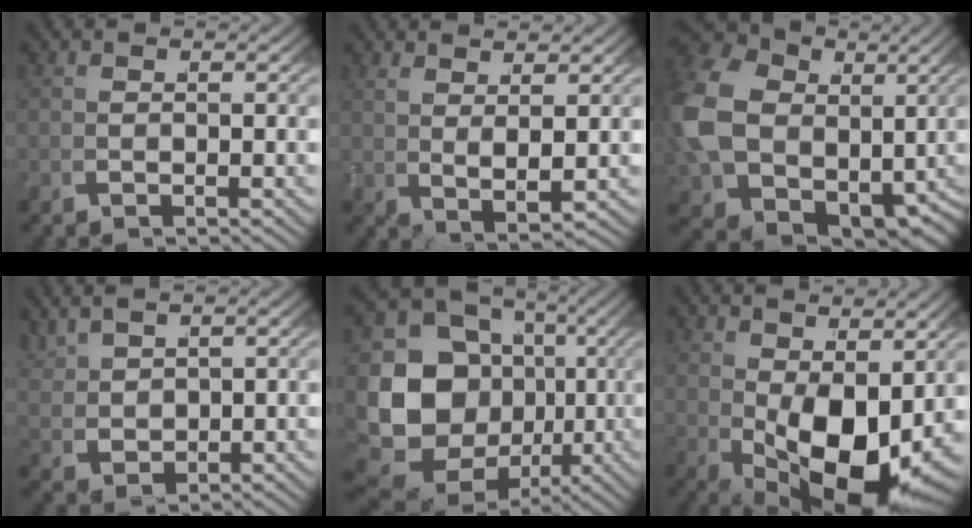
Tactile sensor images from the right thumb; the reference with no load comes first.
{"total": 3.1, "force": [2.4, 0.1, 2.0], "torque": [-0.036, -0.006, 0.056]}
{"total": 17.4, "force": [0.1, 13.9, 10.4], "torque": [-0.265, -0.073, 0.032]}
{"total": 3.2, "force": [2.5, 1.4, 1.6], "torque": [-0.034, -0.006, 0.063]}
{"total": 15.4, "force": [-0.2, 12.6, 8.9], "torque": [-0.211, -0.064, 0.024]}
{"total": 10.2, "force": [-0.3, 5.6, 8.5], "torque": [-0.148, -0.060, 0.032]}